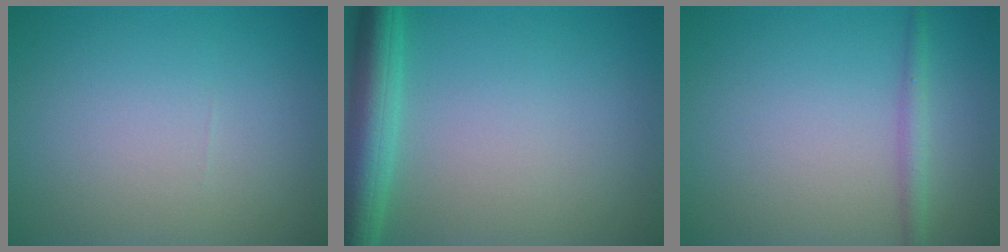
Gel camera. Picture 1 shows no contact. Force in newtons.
{"total": 5.0, "press": 5.0, "slide": 0.2}
{"total": 1.6, "press": 1.6, "slide": 0.1}